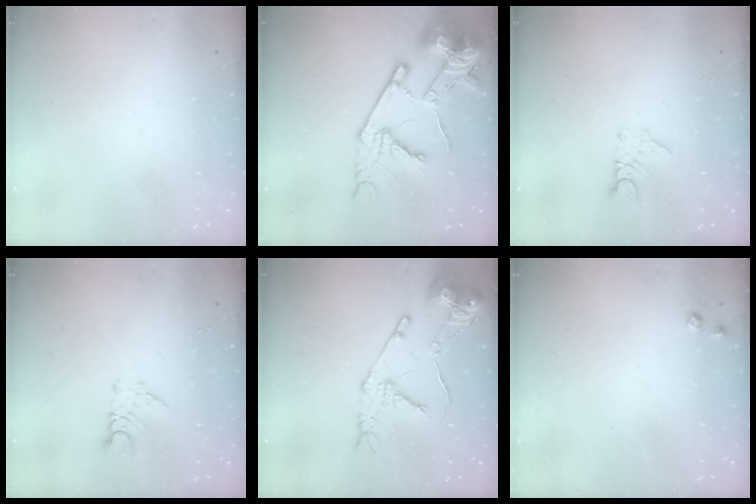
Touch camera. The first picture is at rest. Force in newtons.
{"total": 18.7, "press": 18.6, "slide": 2.1}
{"total": 3.0, "press": 3.0, "slide": 0.4}
{"total": 2.7, "press": 2.6, "slide": 0.3}
{"total": 12.8, "press": 12.7, "slide": 1.4}
{"total": 4.6, "press": 4.5, "slide": 0.7}